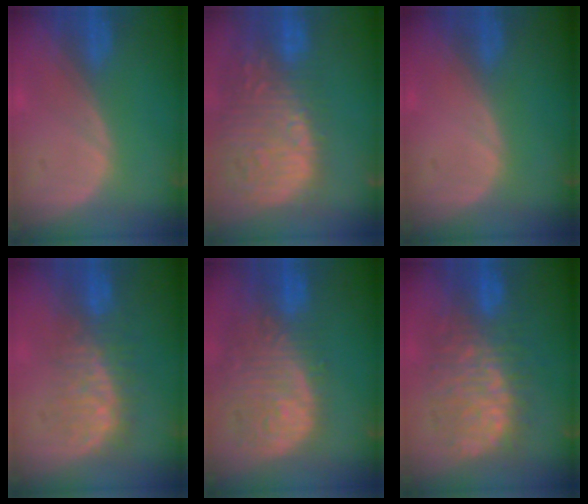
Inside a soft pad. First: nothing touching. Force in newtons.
{"total": 15.8, "press": 12.9, "slide": 9.1}
{"total": 0.0}
{"total": 7.9, "press": 7.8, "slide": 1.1}
{"total": 13.7, "press": 11.4, "slide": 7.6}
{"total": 11.9, "press": 11.8, "slide": 1.5}